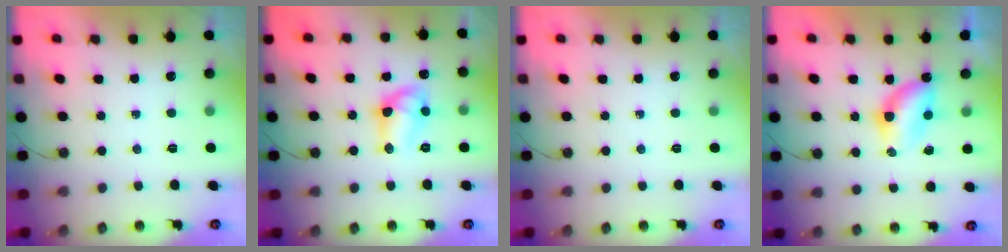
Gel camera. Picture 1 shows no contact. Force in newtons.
{"total": 11.6, "press": 11.6, "slide": 1.0}
{"total": 0.0}
{"total": 7.8, "press": 6.5, "slide": 4.3}